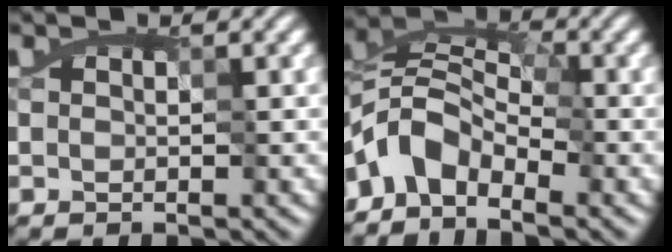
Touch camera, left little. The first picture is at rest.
{"total": 5.3, "force": [-4.8, 2.1, 0.8], "torque": [-0.008, 0.003, -0.106]}